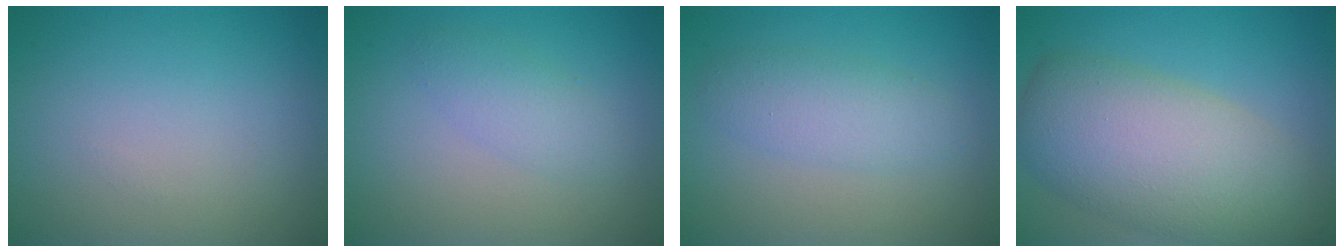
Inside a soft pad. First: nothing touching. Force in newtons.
{"total": 2.0, "press": 2.0, "slide": 0.0}
{"total": 3.0, "press": 3.0, "slide": 0.2}
{"total": 9.6, "press": 9.6, "slide": 0.5}